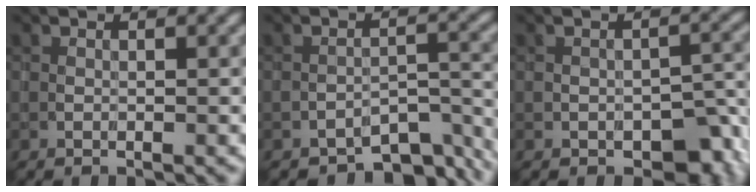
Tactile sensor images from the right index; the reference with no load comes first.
{"total": 5.2, "force": [-4.7, 1.6, 1.6], "torque": [-0.011, 0.000, -0.065]}
{"total": 5.1, "force": [-2.7, 3.1, 3.1], "torque": [-0.030, 0.000, -0.027]}